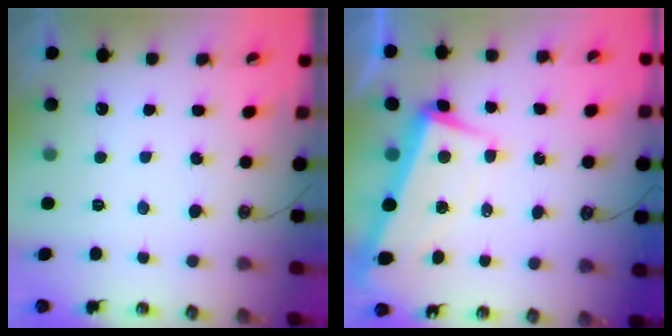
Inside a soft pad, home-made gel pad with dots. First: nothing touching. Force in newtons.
{"total": 2.1, "press": 0.3, "slide": 2.1}